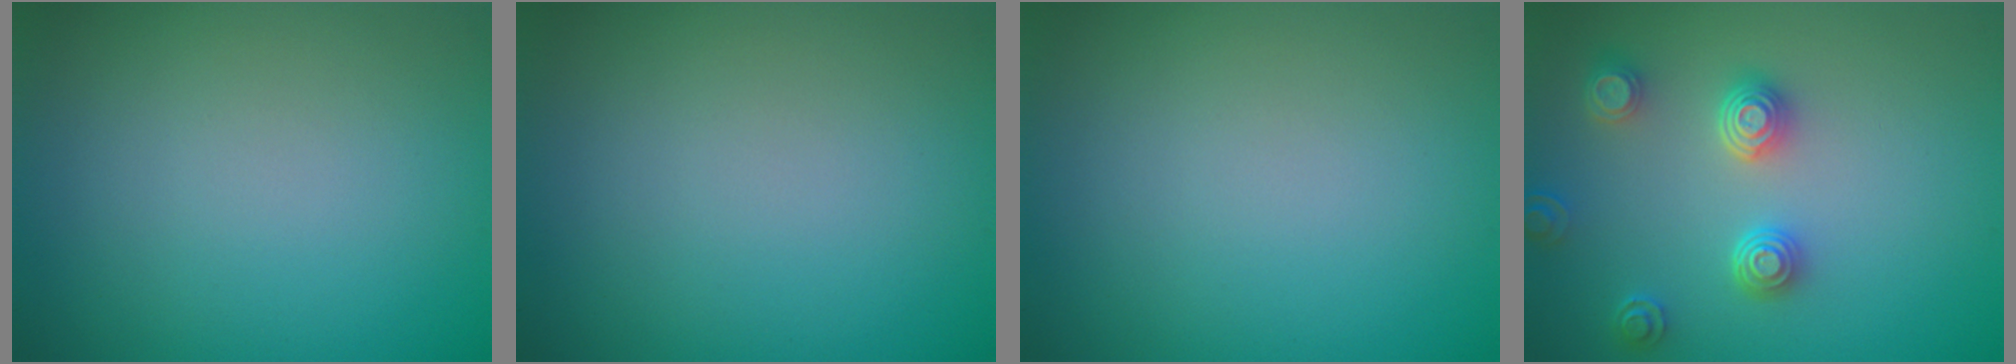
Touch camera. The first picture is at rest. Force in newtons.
{"total": 0.0}
{"total": 0.0}
{"total": 3.8, "press": 3.2, "slide": 2.1}